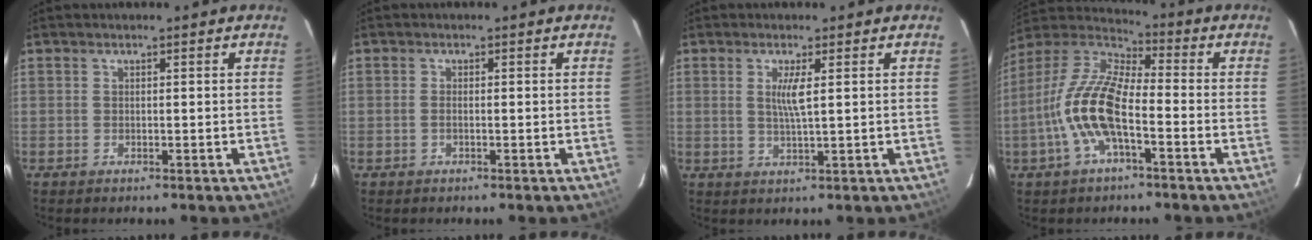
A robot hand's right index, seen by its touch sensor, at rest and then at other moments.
{"total": 0.8, "force": [-0.3, 0.3, 0.7], "torque": [-0.017, 0.001, -0.007]}
{"total": 3.4, "force": [0.9, -0.1, 3.3], "torque": [-0.064, -0.006, 0.016]}
{"total": 14.0, "force": [-4.6, 5.0, 12.2], "torque": [-0.255, 0.003, -0.095]}